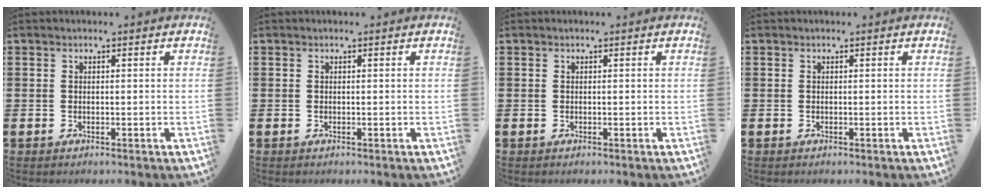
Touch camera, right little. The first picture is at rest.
{"total": 0.0}
{"total": 0.0}
{"total": 0.0}